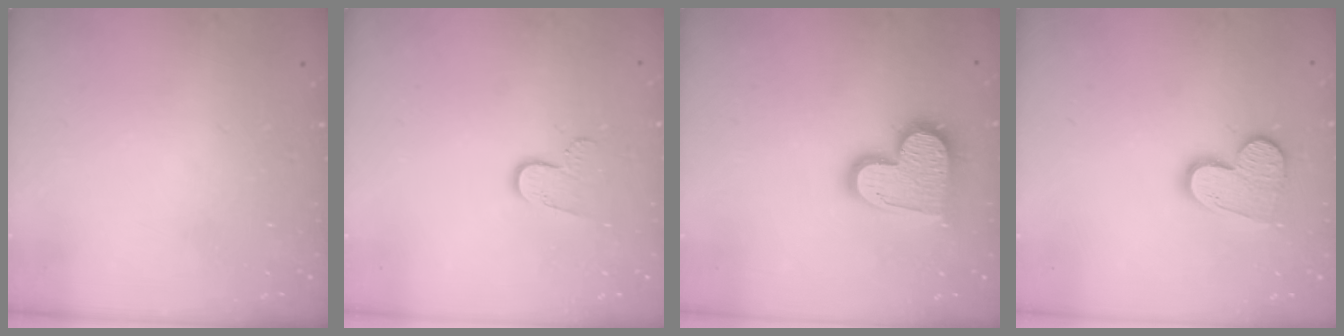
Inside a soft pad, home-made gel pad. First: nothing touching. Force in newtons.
{"total": 6.7, "press": 6.7, "slide": 0.5}
{"total": 15.1, "press": 15.1, "slide": 1.1}
{"total": 12.2, "press": 12.2, "slide": 1.1}